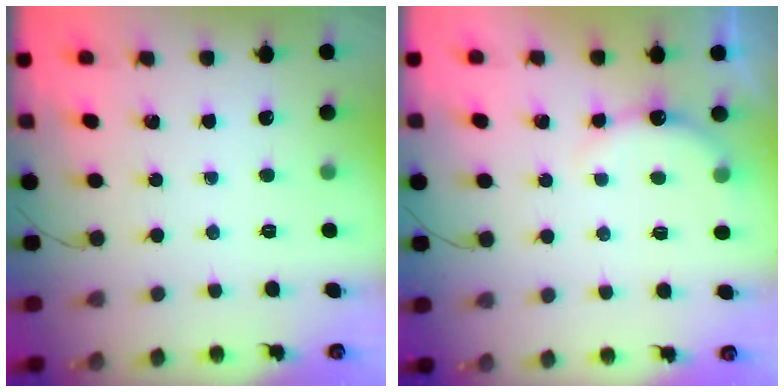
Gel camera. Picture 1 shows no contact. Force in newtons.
{"total": 6.3, "press": 6.1, "slide": 1.4}